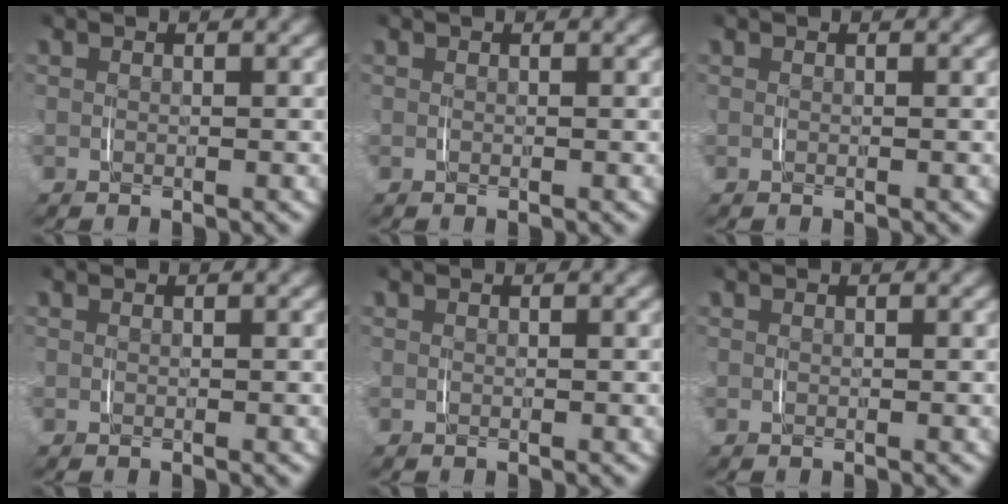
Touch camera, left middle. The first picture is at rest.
{"total": 0.0}
{"total": 0.0}
{"total": 0.0}
{"total": 0.0}
{"total": 0.0}